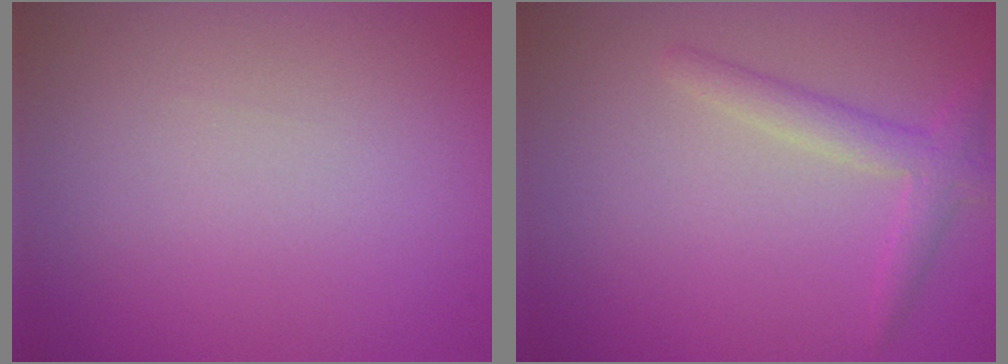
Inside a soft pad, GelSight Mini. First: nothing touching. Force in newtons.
{"total": 2.3, "press": 2.3, "slide": 0.1}